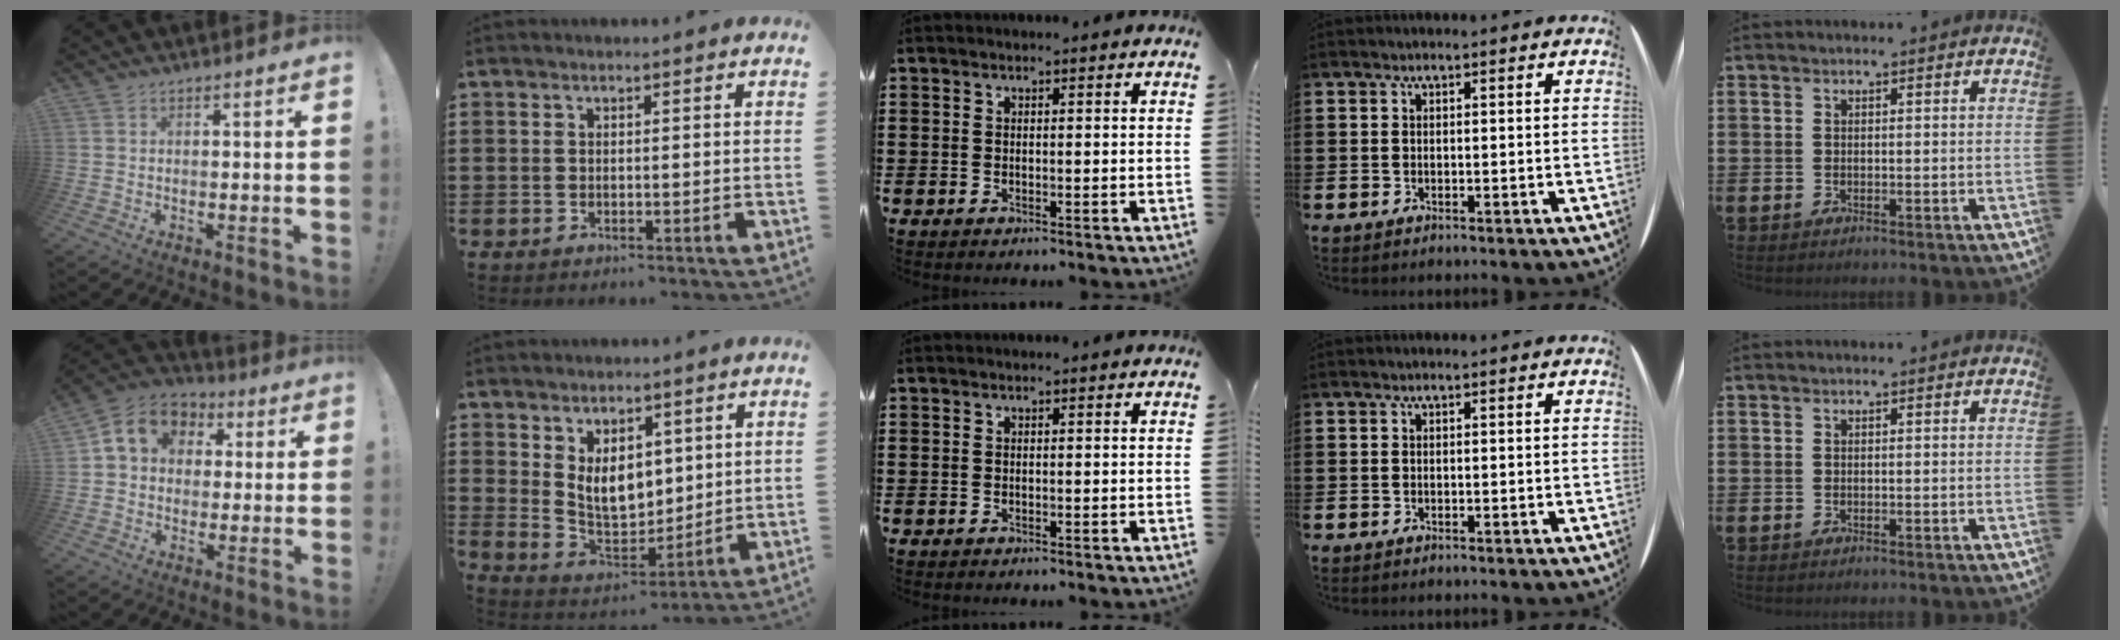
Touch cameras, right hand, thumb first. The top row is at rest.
{"thumb": {"total": 10.3, "force": [2.7, 8.7, 4.8], "torque": [-0.064, -0.002, 0.056]}, "index": {"total": 7.0, "force": [2.7, 4.8, 4.4], "torque": [-0.084, -0.004, 0.052]}}